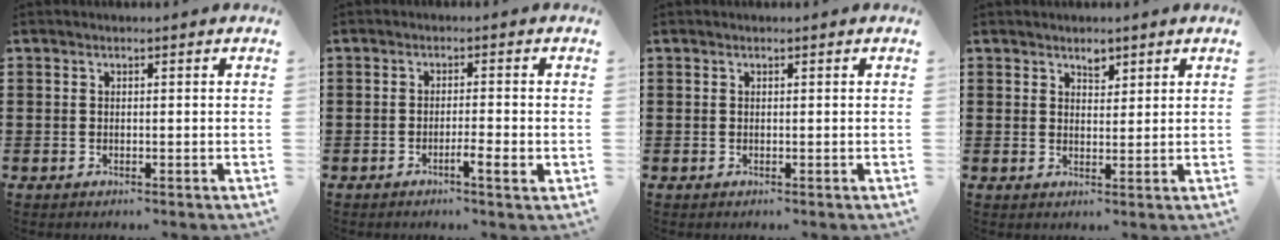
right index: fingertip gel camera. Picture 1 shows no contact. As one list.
[{"total": 3.1, "force": [-1.5, 0.1, 2.8], "torque": [-0.046, -0.007, -0.025]}, {"total": 0.0}, {"total": 2.2, "force": [1.7, 1.0, 0.8], "torque": [-0.011, 0.000, 0.030]}]